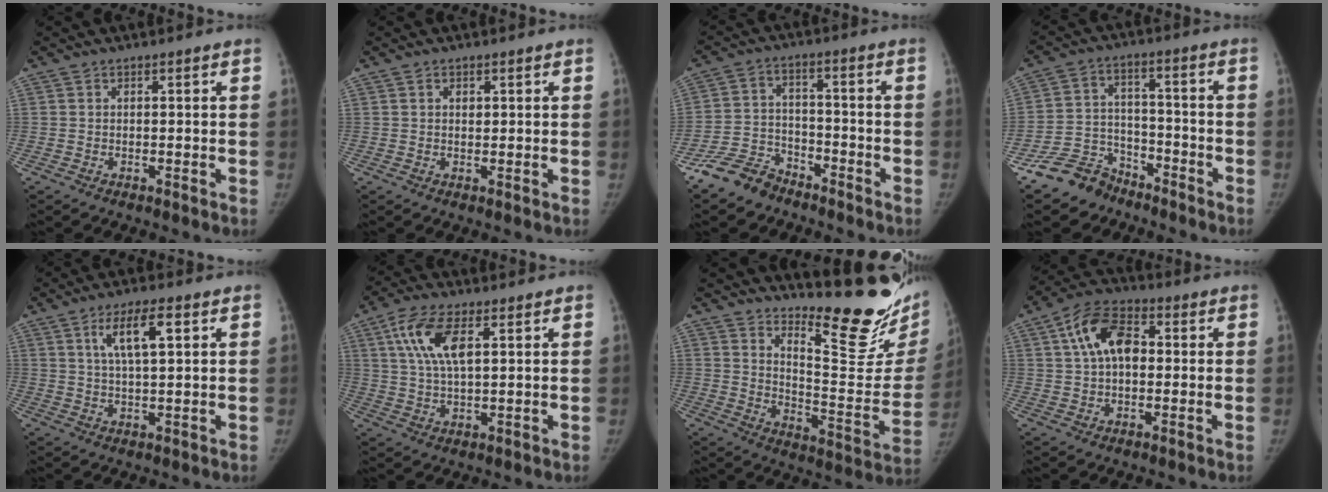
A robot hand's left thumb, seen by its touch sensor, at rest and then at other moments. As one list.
[{"total": 1.3, "force": [0.6, 0.9, 0.8], "torque": [-0.009, -0.002, 0.010]}, {"total": 8.4, "force": [-6.7, 4.6, 2.0], "torque": [-0.029, 0.040, -0.134]}, {"total": 9.2, "force": [-7.2, 5.6, 1.1], "torque": [0.003, 0.062, -0.137]}, {"total": 7.4, "force": [3.1, 2.1, 6.4], "torque": [-0.111, -0.005, 0.057]}, {"total": 9.8, "force": [3.8, 4.2, 8.0], "torque": [-0.162, -0.005, 0.074]}, {"total": 22.4, "force": [17.7, 5.4, 12.5], "torque": [-0.140, -0.175, 0.244]}, {"total": 10.9, "force": [2.4, 6.6, 8.3], "torque": [-0.139, 0.019, 0.034]}]